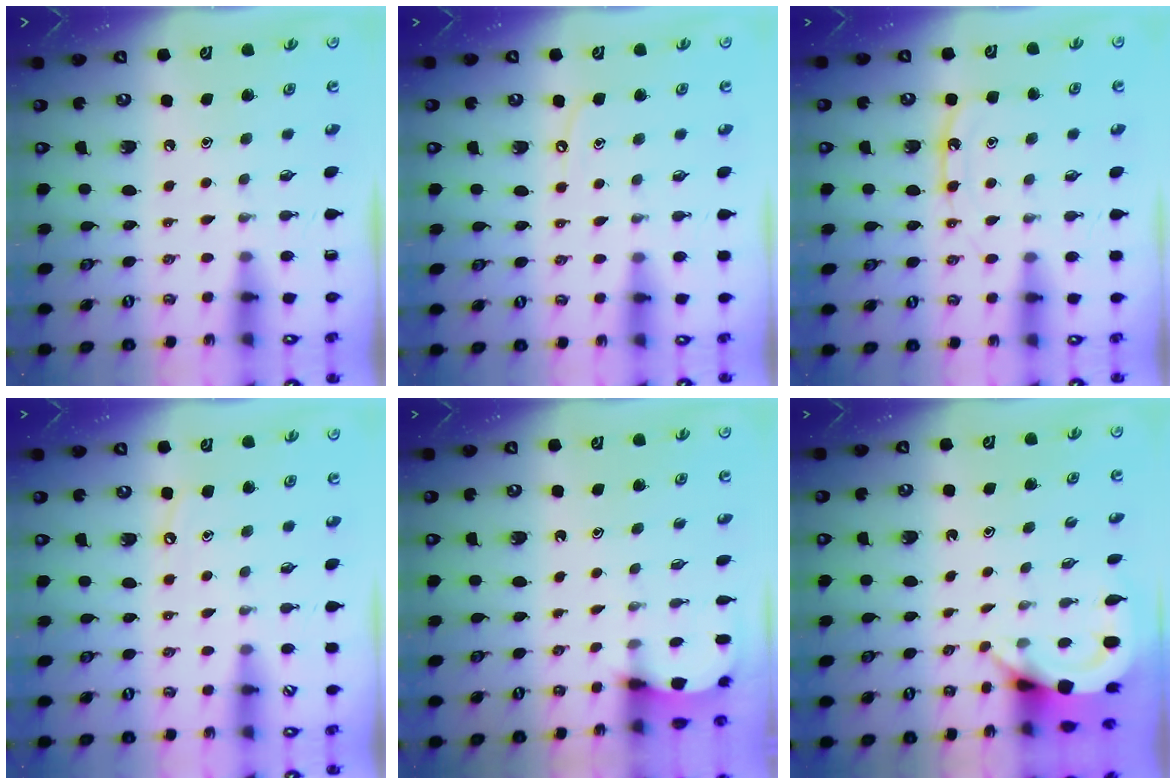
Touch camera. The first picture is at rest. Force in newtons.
{"total": 4.7, "press": 4.7, "slide": 0.6}
{"total": 9.5, "press": 9.5, "slide": 1.1}
{"total": 3.8, "press": 3.8, "slide": 0.5}
{"total": 2.6, "press": 2.6, "slide": 0.3}
{"total": 3.5, "press": 3.5, "slide": 0.2}